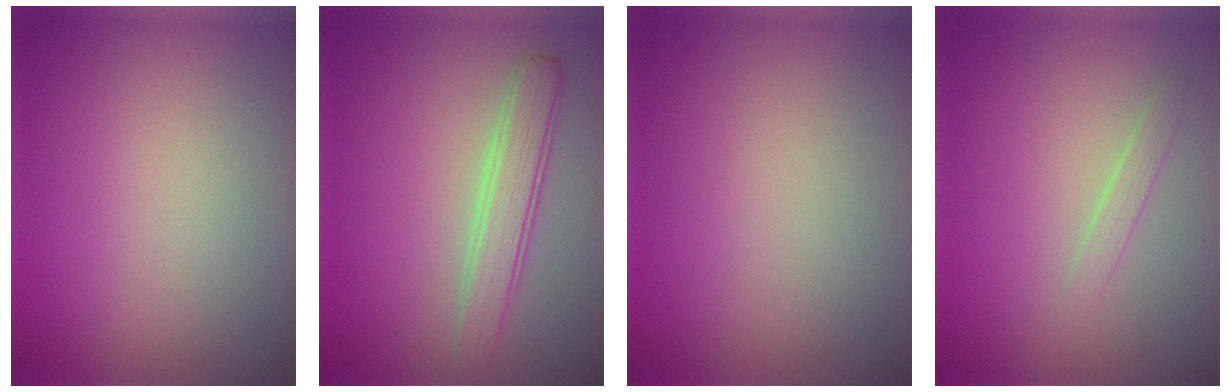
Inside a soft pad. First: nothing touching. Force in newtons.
{"total": 3.0, "press": 3.0, "slide": 0.1}
{"total": 0.0}
{"total": 1.0, "press": 1.0, "slide": 0.1}